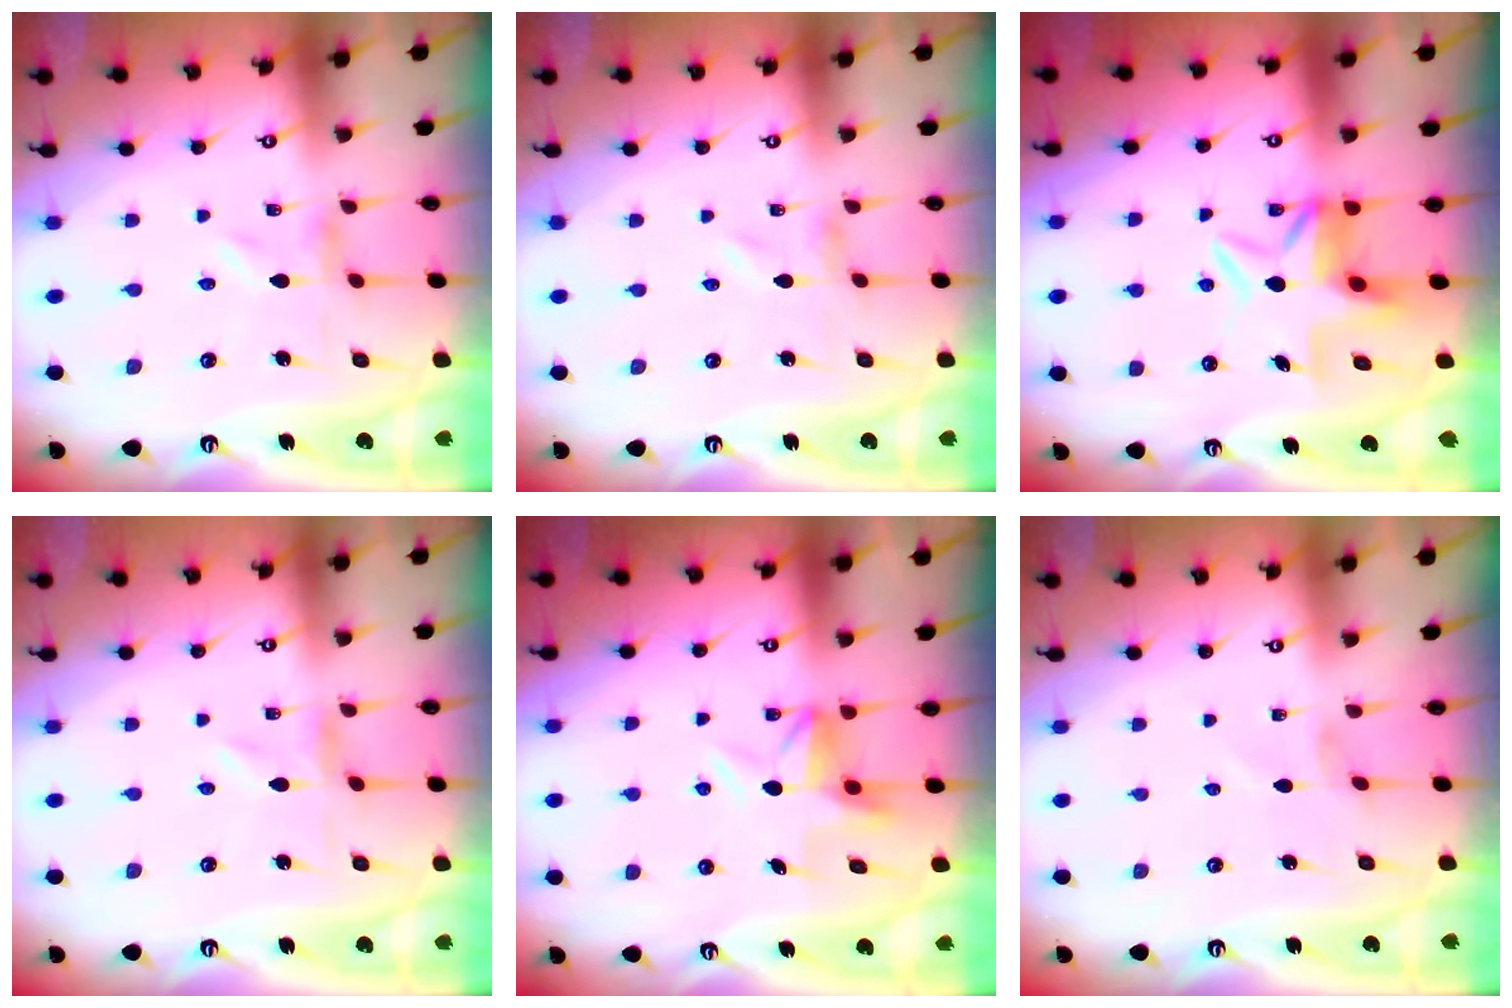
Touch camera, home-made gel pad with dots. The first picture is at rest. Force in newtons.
{"total": 0.6, "press": 0.6, "slide": 0.2}
{"total": 7.3, "press": 7.0, "slide": 2.1}
{"total": 0.7, "press": 0.7, "slide": 0.1}
{"total": 6.4, "press": 6.4, "slide": 0.3}
{"total": 1.8, "press": 1.7, "slide": 0.3}